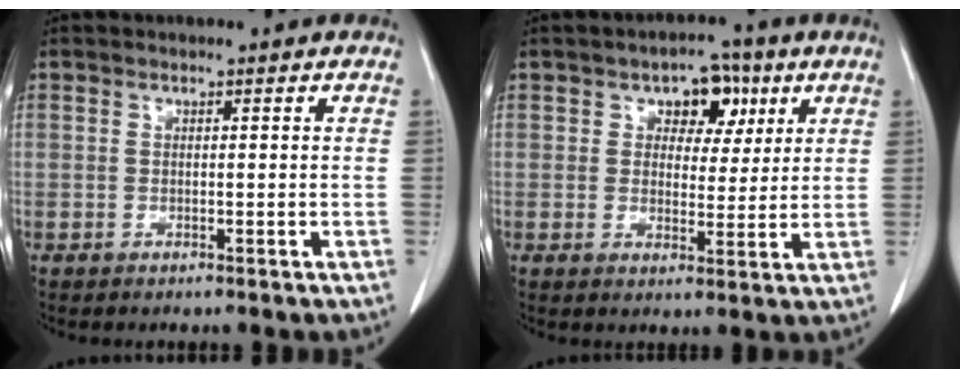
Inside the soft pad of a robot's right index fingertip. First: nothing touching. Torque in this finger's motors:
{"motor_torque": [0.12, 0.11, 0.03, 0.03]}